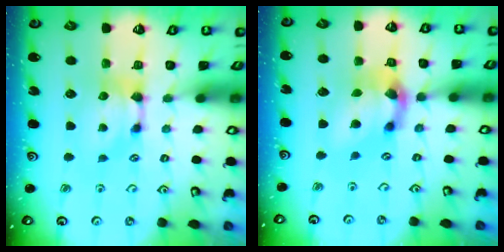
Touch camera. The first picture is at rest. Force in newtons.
{"total": 5.8, "press": 5.5, "slide": 1.9}